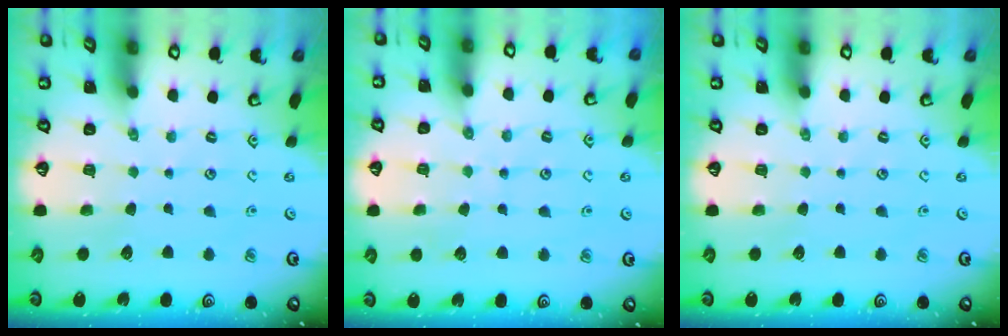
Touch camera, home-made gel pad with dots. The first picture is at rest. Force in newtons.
{"total": 4.6, "press": 4.6, "slide": 0.5}
{"total": 0.0}